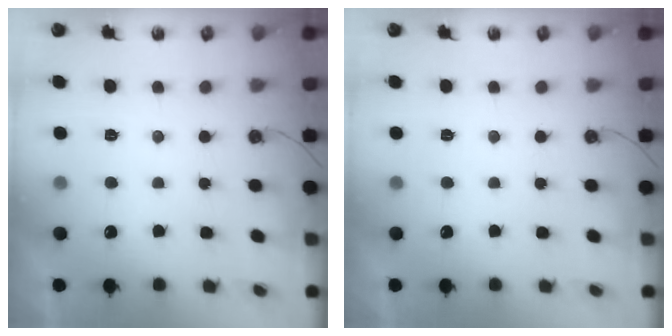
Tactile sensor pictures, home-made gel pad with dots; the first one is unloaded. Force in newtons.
{"total": 0.0}